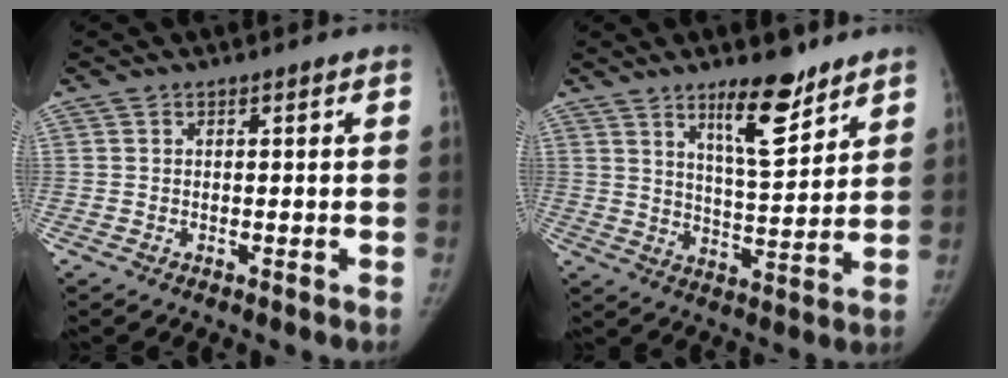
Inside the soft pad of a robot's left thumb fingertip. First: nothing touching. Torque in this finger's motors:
{"motor_torque": [0.37, -0.05, 1.45, -1.05, 0.32]}